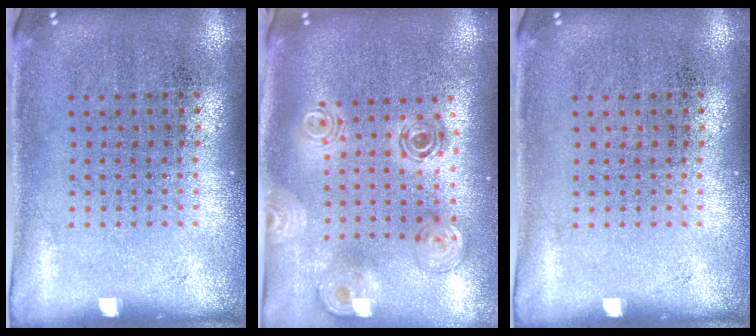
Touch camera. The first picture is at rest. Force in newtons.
{"total": 1.5, "press": 1.3, "slide": 0.7}
{"total": 0.0}